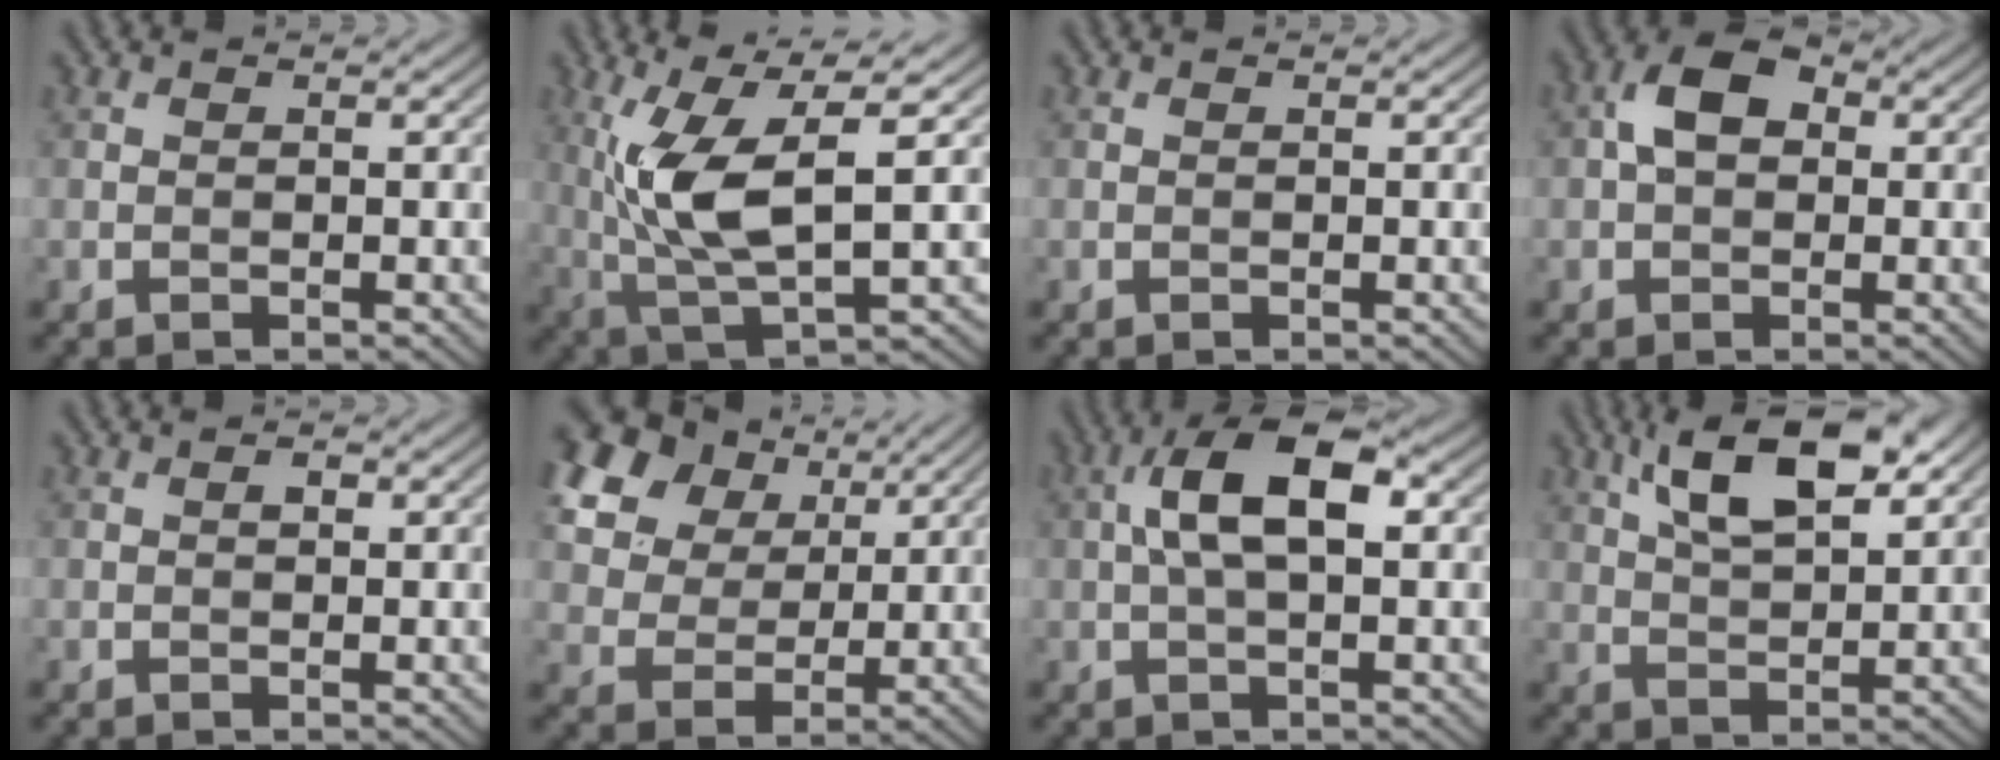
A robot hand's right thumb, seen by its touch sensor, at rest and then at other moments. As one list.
[{"total": 10.0, "force": [1.3, 3.0, 9.4], "torque": [-0.205, 0.002, 0.032]}, {"total": 0.0}, {"total": 4.9, "force": [0.5, 3.3, 3.6], "torque": [-0.070, 0.012, -0.001]}, {"total": 0.8, "force": [0.2, 0.5, 0.6], "torque": [-0.007, 0.000, 0.001]}, {"total": 15.6, "force": [8.4, 10.3, 8.1], "torque": [-0.238, 0.040, 0.189]}, {"total": 8.0, "force": [1.0, 3.2, 7.3], "torque": [-0.144, 0.021, 0.010]}, {"total": 9.7, "force": [4.8, 3.7, 7.5], "torque": [-0.143, 0.013, 0.089]}]